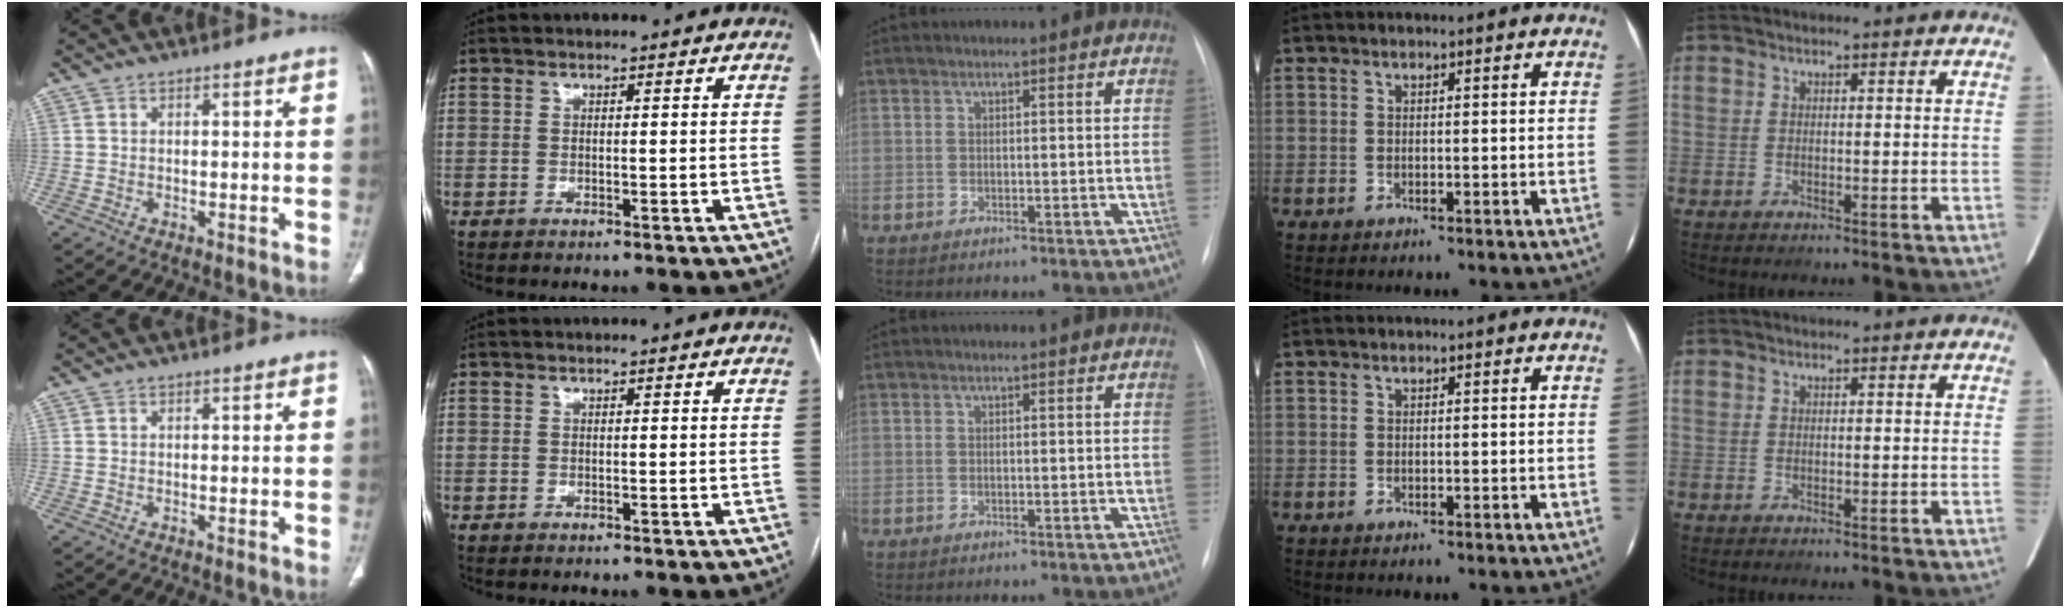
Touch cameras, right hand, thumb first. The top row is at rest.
{}